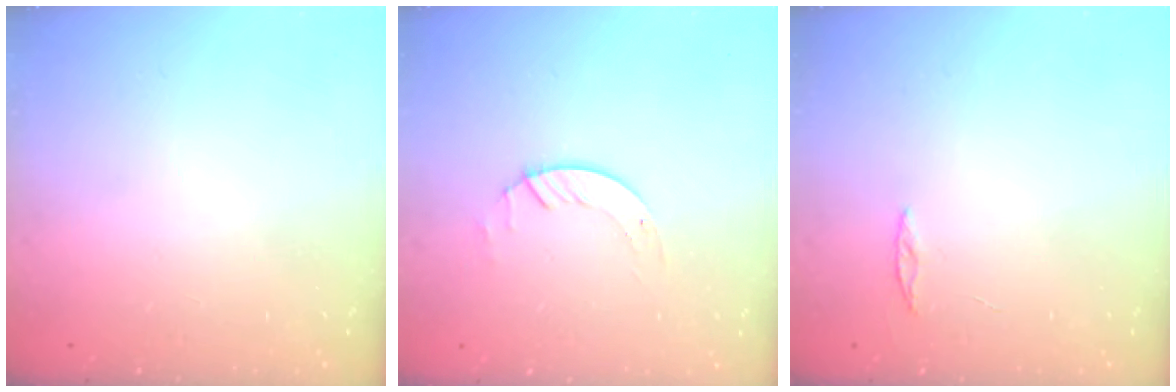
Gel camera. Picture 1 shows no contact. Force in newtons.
{"total": 2.0, "press": 2.0, "slide": 0.2}
{"total": 2.0, "press": 2.0, "slide": 0.2}